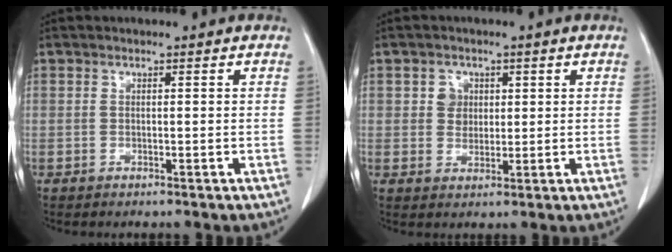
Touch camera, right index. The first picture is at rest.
{"total": 3.6, "force": [0.9, 3.2, 1.4], "torque": [-0.021, 0.012, 0.018]}